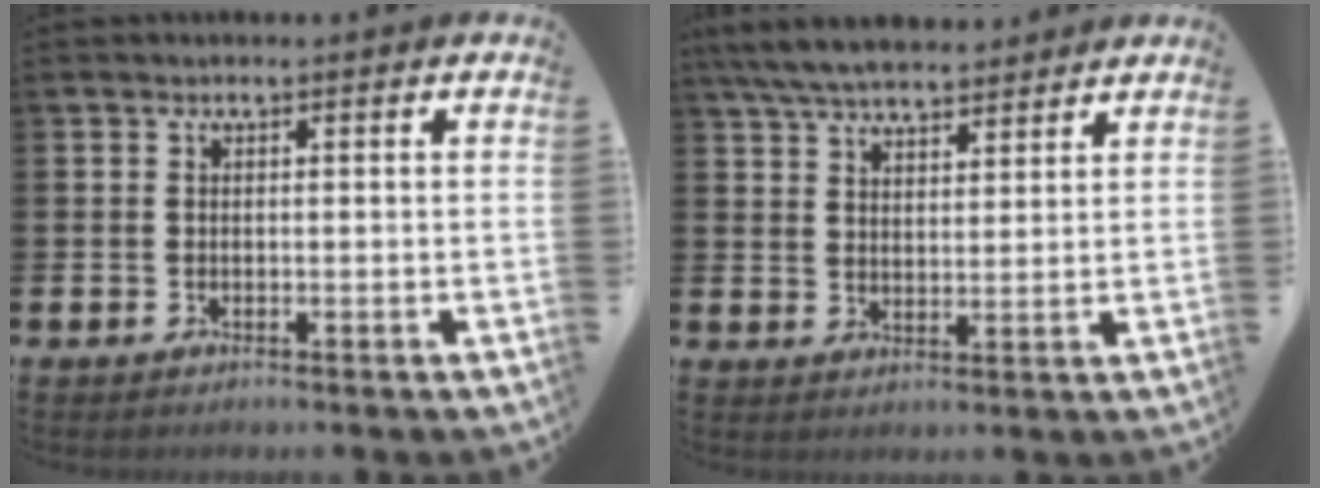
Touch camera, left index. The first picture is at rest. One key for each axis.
{"total": 6.5, "fx": 6.1, "fy": 1.3, "fz": 1.7, "tx": -0.059, "ty": -0.020, "tz": 0.114}